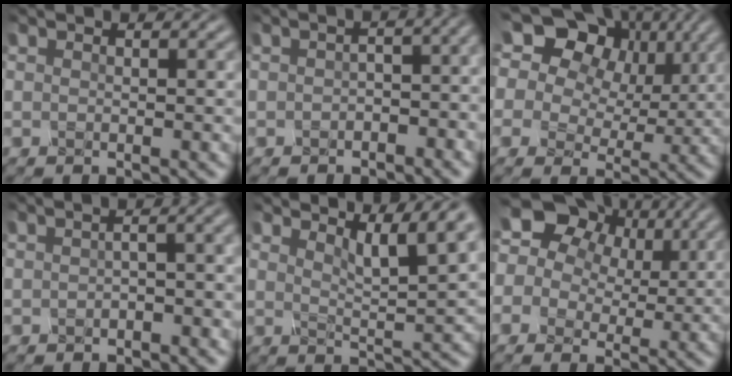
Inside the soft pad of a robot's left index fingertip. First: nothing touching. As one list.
[{"total": 5.3, "force": [-1.4, 2.6, 4.4], "torque": [-0.041, 0.004, -0.010]}, {"total": 19.1, "force": [9.6, 13.7, 9.2], "torque": [-0.211, 0.063, 0.174]}, {"total": 4.8, "force": [-0.8, 2.1, 4.2], "torque": [-0.036, 0.016, -0.010]}, {"total": 5.0, "force": [3.5, 0.5, 3.6], "torque": [-0.054, 0.008, 0.073]}, {"total": 12.4, "force": [5.7, 9.4, 5.7], "torque": [-0.129, 0.045, 0.108]}]